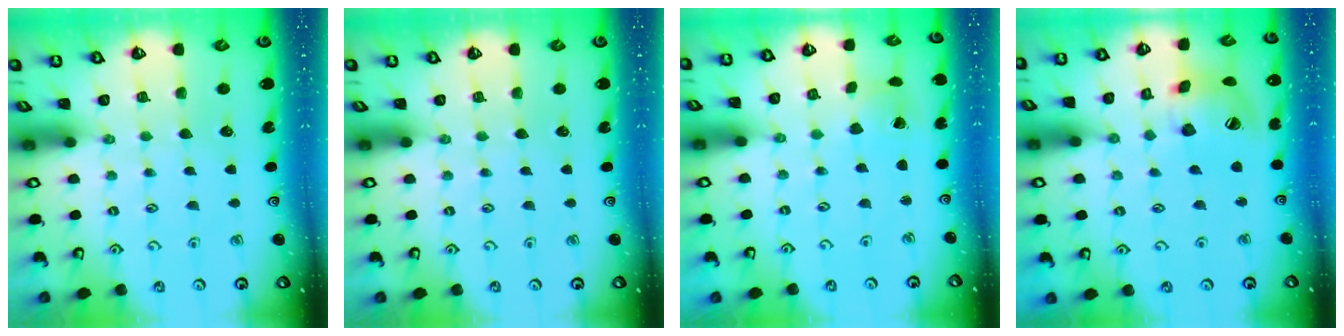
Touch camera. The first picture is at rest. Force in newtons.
{"total": 0.0}
{"total": 2.2, "press": 2.2, "slide": 0.3}
{"total": 14.6, "press": 14.4, "slide": 2.2}